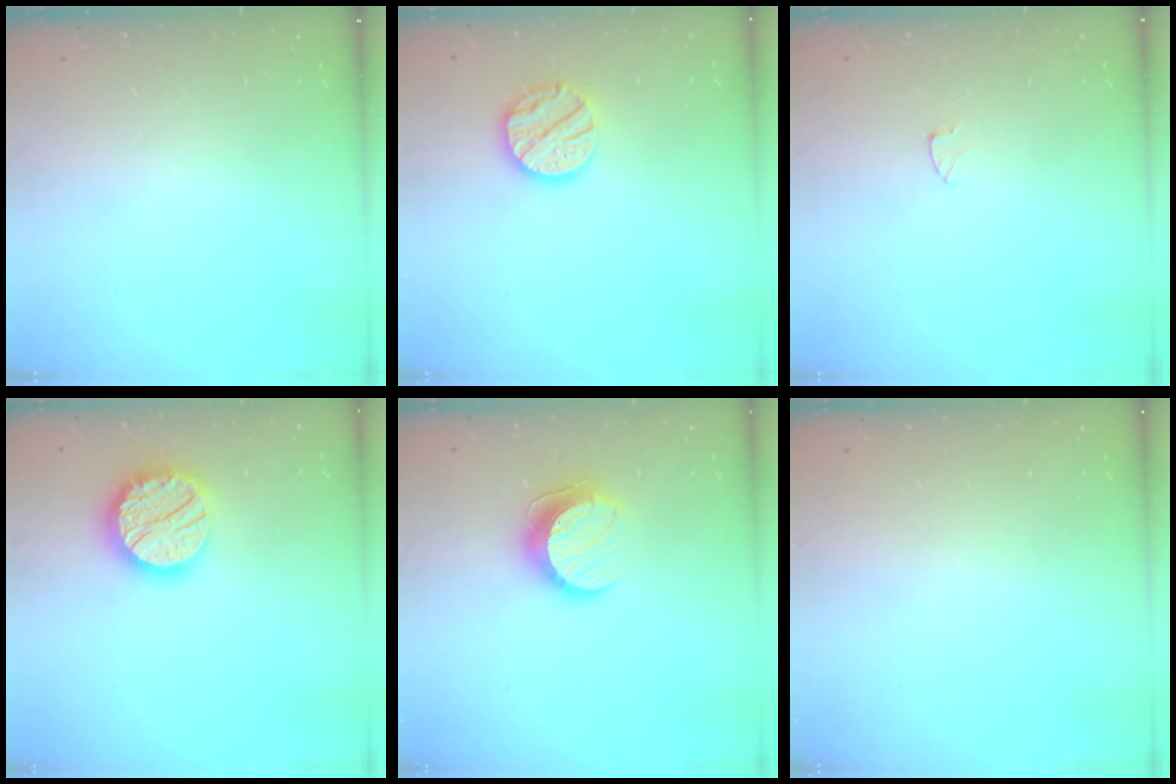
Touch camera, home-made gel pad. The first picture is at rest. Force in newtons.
{"total": 10.9, "press": 10.9, "slide": 0.4}
{"total": 2.6, "press": 2.6, "slide": 0.2}
{"total": 18.1, "press": 18.1, "slide": 1.3}
{"total": 11.2, "press": 11.2, "slide": 1.0}
{"total": 0.6, "press": 0.6, "slide": 0.0}